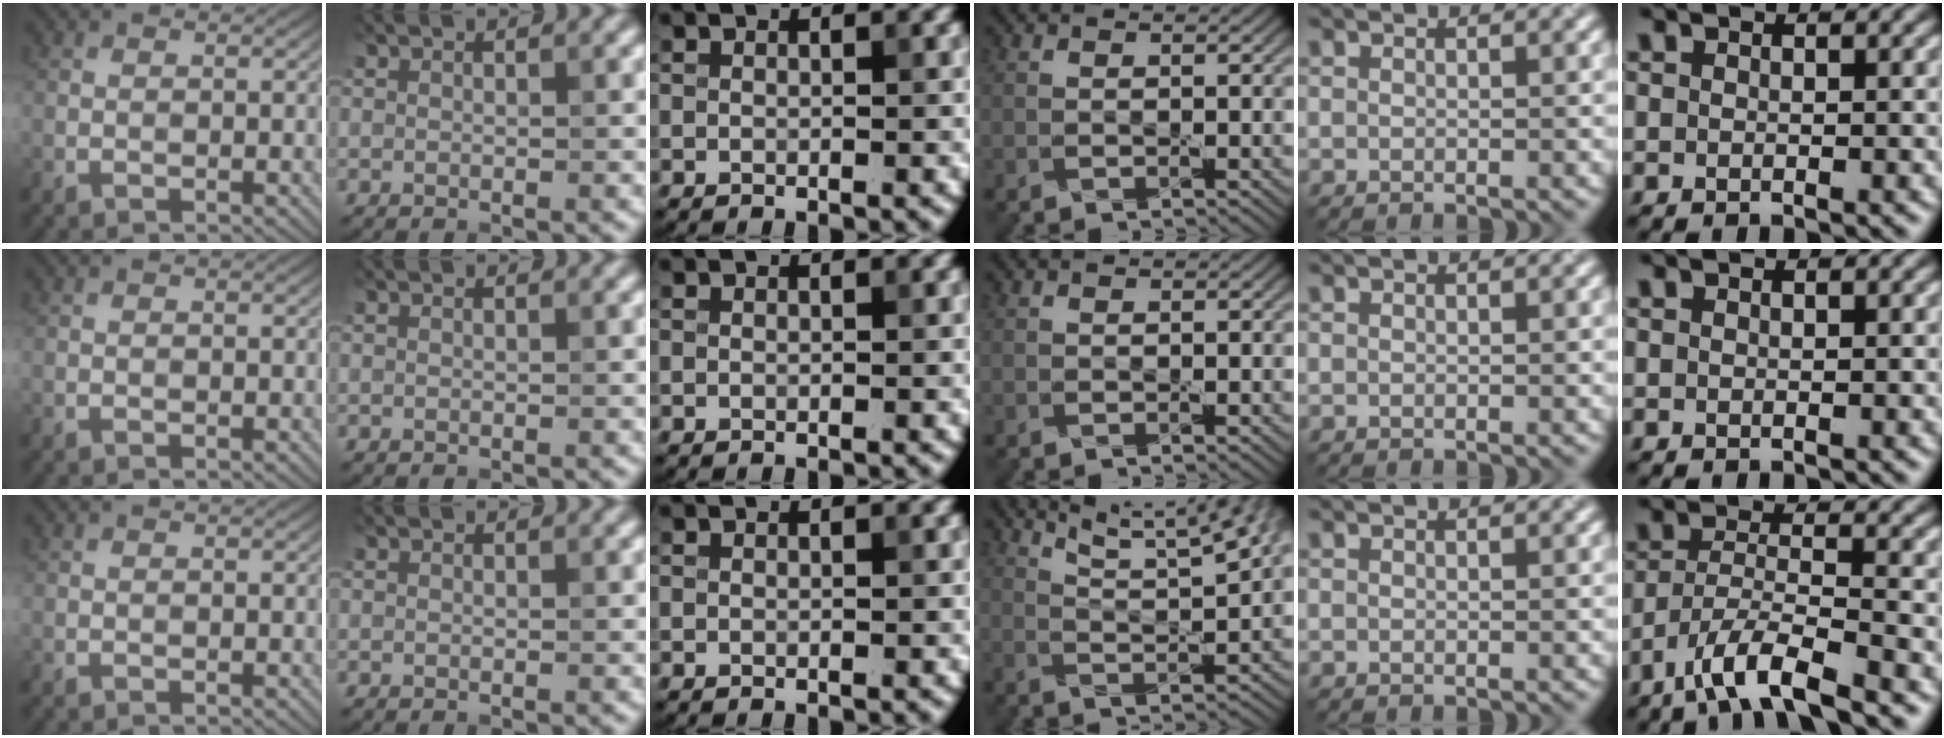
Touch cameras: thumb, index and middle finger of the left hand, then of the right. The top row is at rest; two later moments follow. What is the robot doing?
{"motion": "pour", "object": "sugar"}